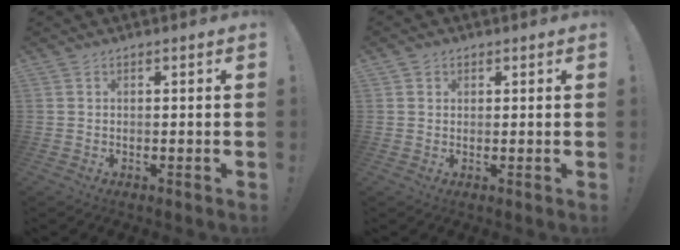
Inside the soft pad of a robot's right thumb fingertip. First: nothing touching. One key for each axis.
{"total": 1.7, "fx": 0.7, "fy": 1.5, "fz": 0.2, "tx": 0.011, "ty": -0.006, "tz": 0.010}